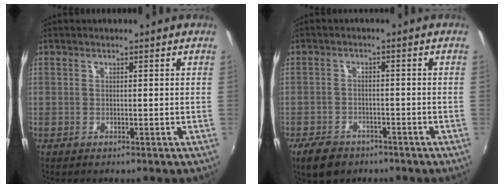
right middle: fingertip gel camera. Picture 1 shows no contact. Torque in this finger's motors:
{"motor_torque": [0.57, -0.51, 0.05, 0.02]}